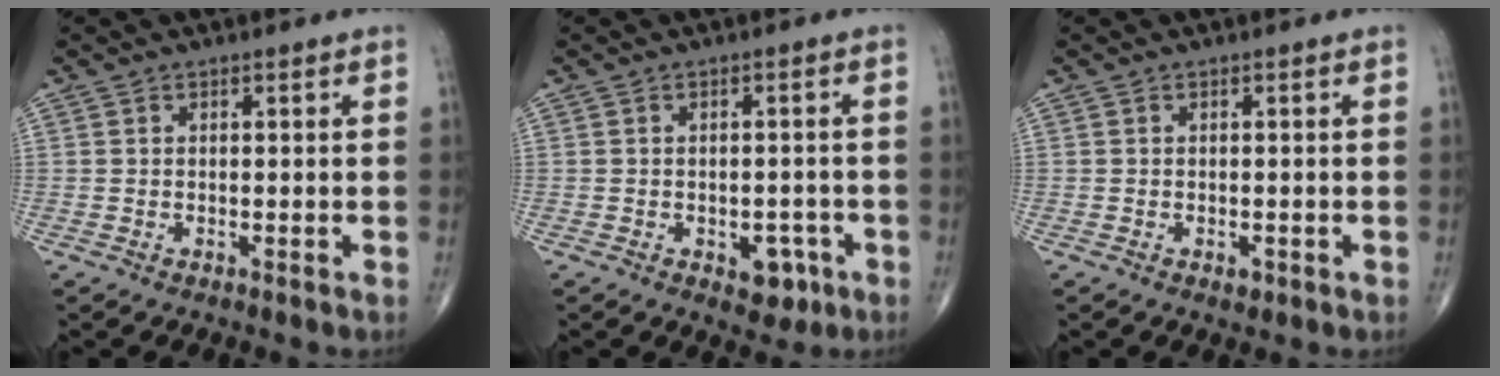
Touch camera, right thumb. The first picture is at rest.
{"total": 4.9, "force": [-2.1, 3.0, 3.2], "torque": [-0.017, 0.011, -0.022]}
{"total": 1.1, "force": [-0.5, 0.6, 0.8], "torque": [-0.009, -0.001, -0.006]}